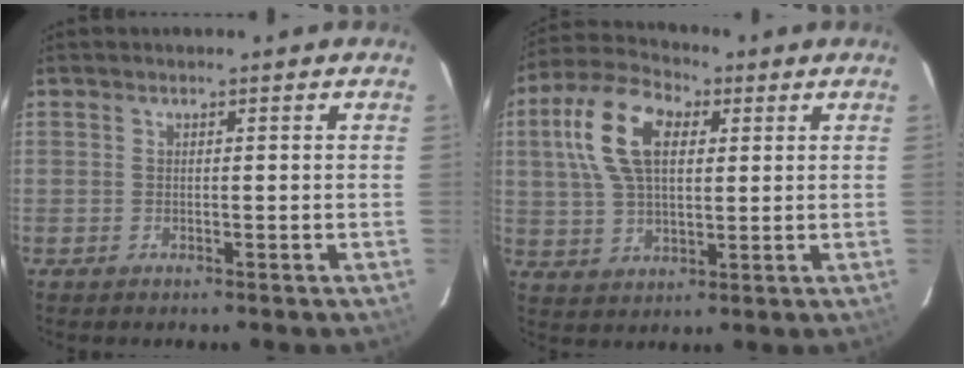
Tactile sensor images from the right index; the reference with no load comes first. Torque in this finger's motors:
{"motor_torque": [1.75, 0.39, 0.93, 0.21]}